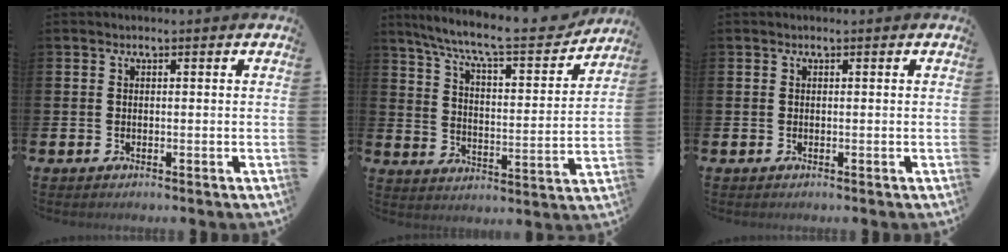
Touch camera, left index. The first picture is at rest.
{"total": 9.5, "force": [8.4, 1.3, 4.2], "torque": [-0.110, -0.054, 0.140]}
{"total": 0.0}